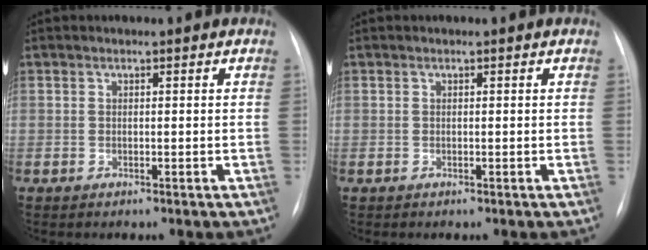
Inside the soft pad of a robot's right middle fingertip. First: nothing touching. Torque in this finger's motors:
{"motor_torque": [0.17, -0.12, 0.02, 0.02]}